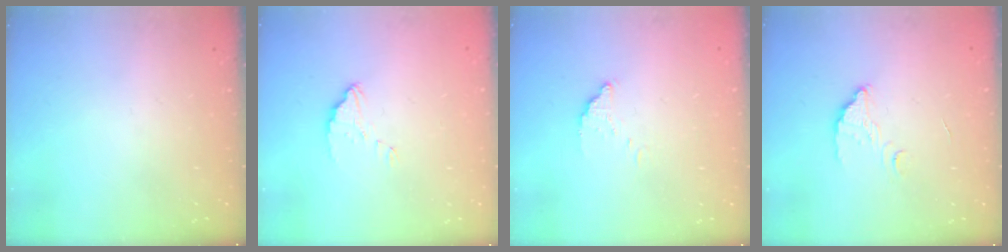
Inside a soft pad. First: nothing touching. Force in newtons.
{"total": 2.8, "press": 2.8, "slide": 0.1}
{"total": 3.4, "press": 3.4, "slide": 0.1}
{"total": 3.2, "press": 3.2, "slide": 0.2}